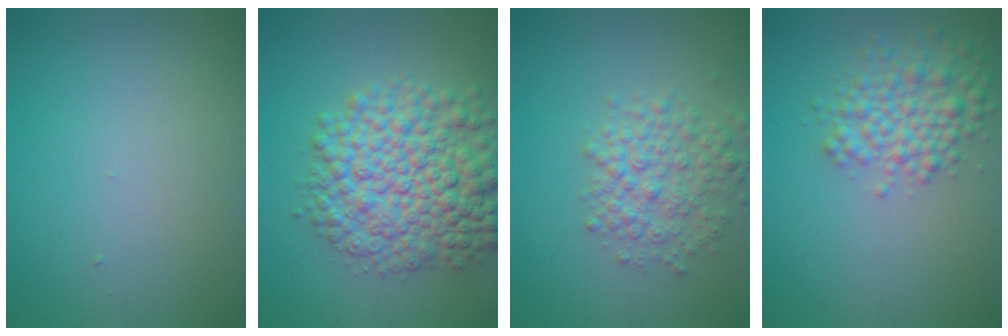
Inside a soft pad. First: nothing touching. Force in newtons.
{"total": 9.8, "press": 9.8, "slide": 0.2}
{"total": 4.0, "press": 4.0, "slide": 0.2}
{"total": 4.5, "press": 4.5, "slide": 0.2}